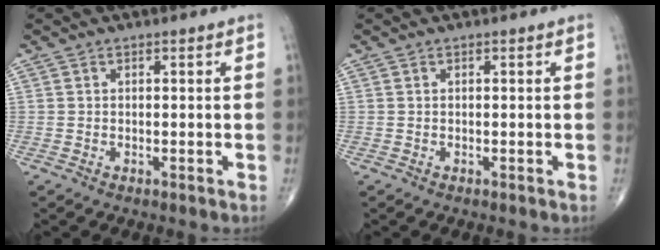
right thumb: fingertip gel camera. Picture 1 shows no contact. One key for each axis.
{"total": 0.0}